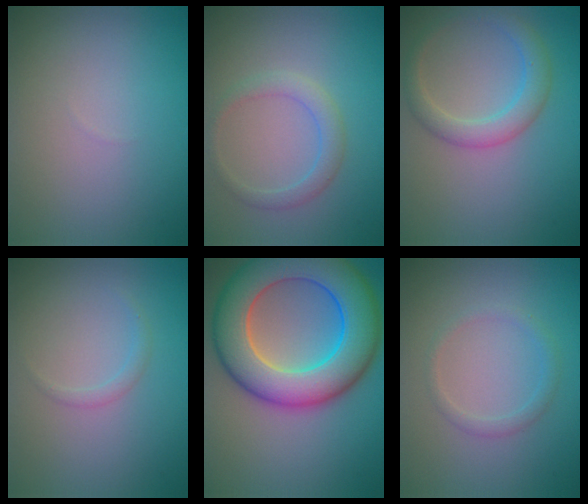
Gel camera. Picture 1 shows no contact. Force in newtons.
{"total": 2.0, "press": 2.0, "slide": 0.3}
{"total": 3.2, "press": 3.1, "slide": 0.3}
{"total": 0.9, "press": 0.9, "slide": 0.0}
{"total": 12.0, "press": 12.0, "slide": 0.6}
{"total": 1.4, "press": 1.4, "slide": 0.1}